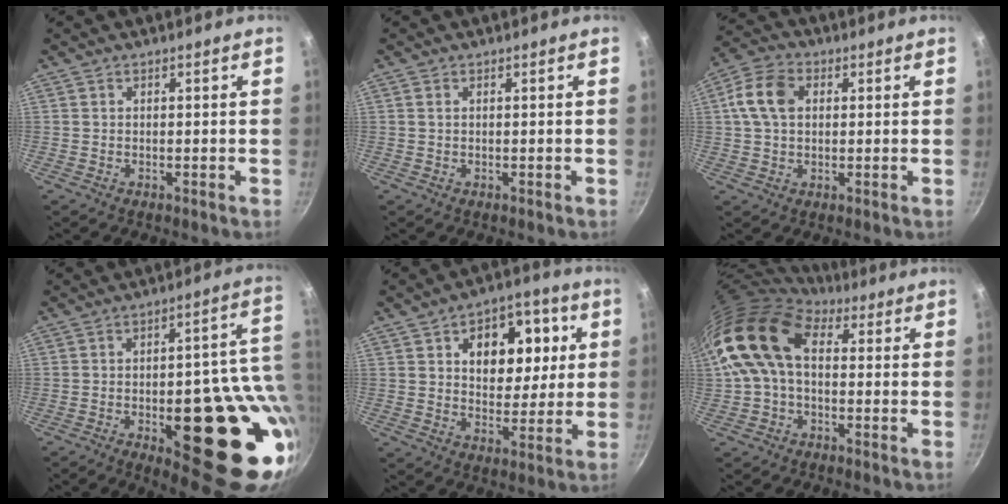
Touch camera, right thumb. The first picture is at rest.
{"total": 0.6, "force": [0.2, 0.4, 0.4], "torque": [-0.009, 0.001, 0.003]}
{"total": 9.0, "force": [1.8, 6.2, 6.2], "torque": [-0.117, 0.017, 0.021]}
{"total": 26.1, "force": [-3.3, 10.5, 23.6], "torque": [-0.244, -0.003, -0.028]}
{"total": 14.9, "force": [4.0, 10.1, 10.2], "torque": [-0.098, -0.005, 0.055]}
{"total": 13.8, "force": [1.7, 9.1, 10.2], "torque": [-0.173, 0.025, 0.015]}